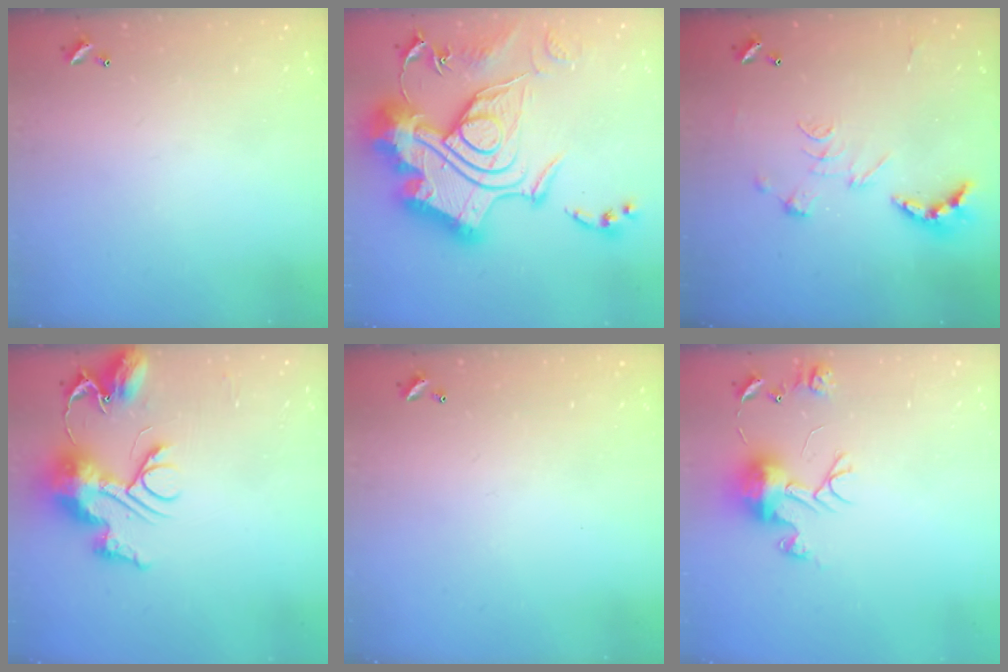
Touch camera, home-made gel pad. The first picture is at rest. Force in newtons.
{"total": 1.1, "press": 1.1, "slide": 0.0}
{"total": 2.5, "press": 2.0, "slide": 1.5}
{"total": 12.5, "press": 12.4, "slide": 1.2}
{"total": 0.0}
{"total": 11.6, "press": 11.6, "slide": 1.1}